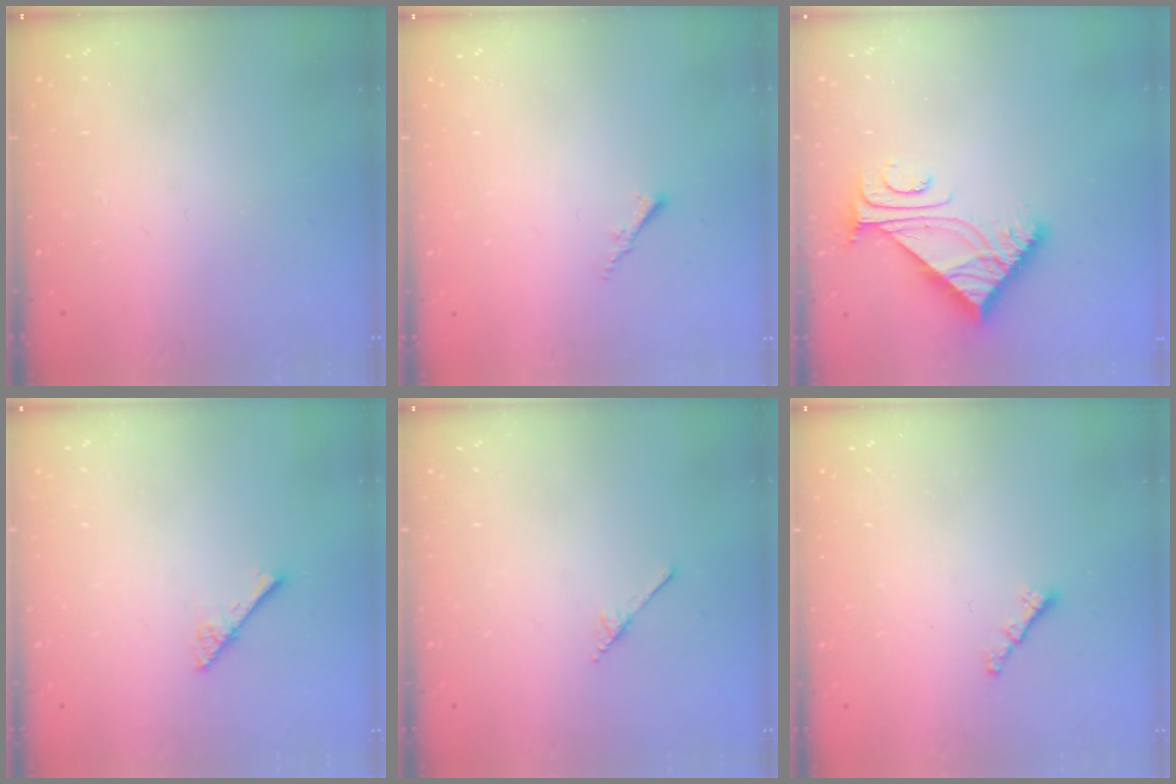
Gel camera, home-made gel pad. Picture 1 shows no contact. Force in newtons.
{"total": 1.5, "press": 1.5, "slide": 0.4}
{"total": 6.1, "press": 6.1, "slide": 0.7}
{"total": 2.9, "press": 2.9, "slide": 0.2}
{"total": 2.5, "press": 2.4, "slide": 0.3}
{"total": 0.6, "press": 0.5, "slide": 0.4}